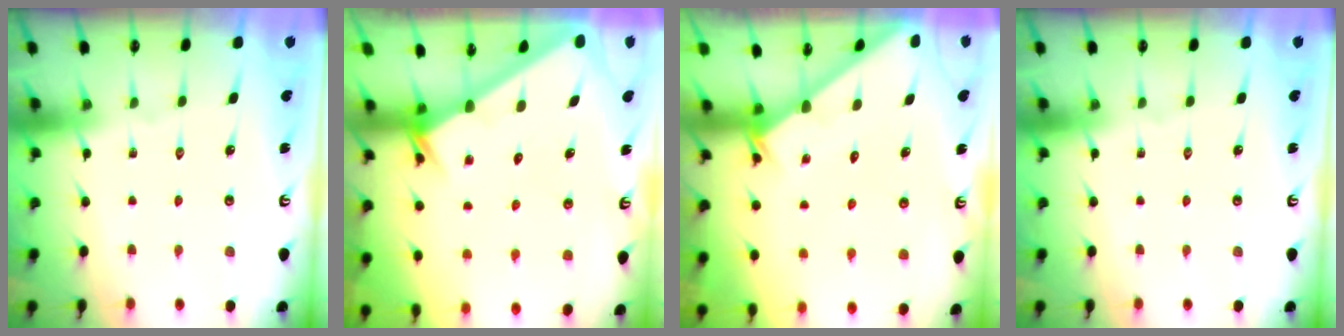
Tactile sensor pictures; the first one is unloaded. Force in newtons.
{"total": 2.5, "press": 2.5, "slide": 0.1}
{"total": 1.9, "press": 1.9, "slide": 0.1}
{"total": 0.0}